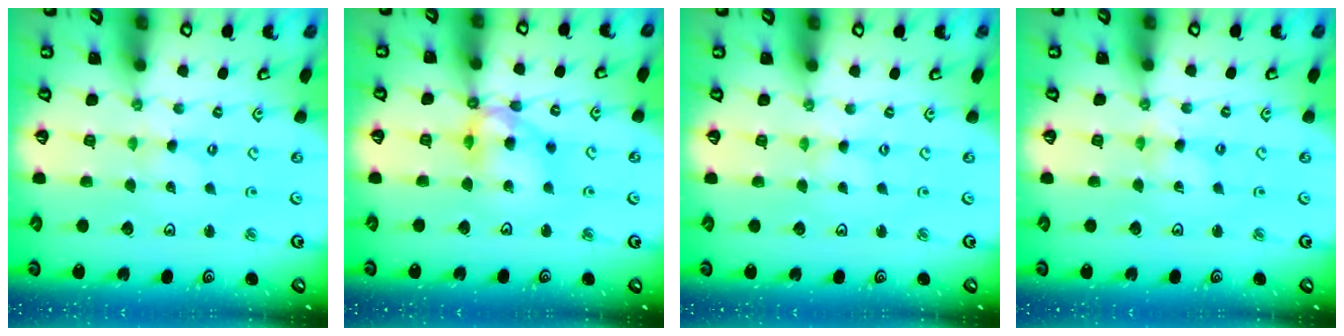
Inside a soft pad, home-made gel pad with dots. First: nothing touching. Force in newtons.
{"total": 12.2, "press": 12.1, "slide": 1.7}
{"total": 0.0}
{"total": 0.9, "press": 0.9, "slide": 0.2}